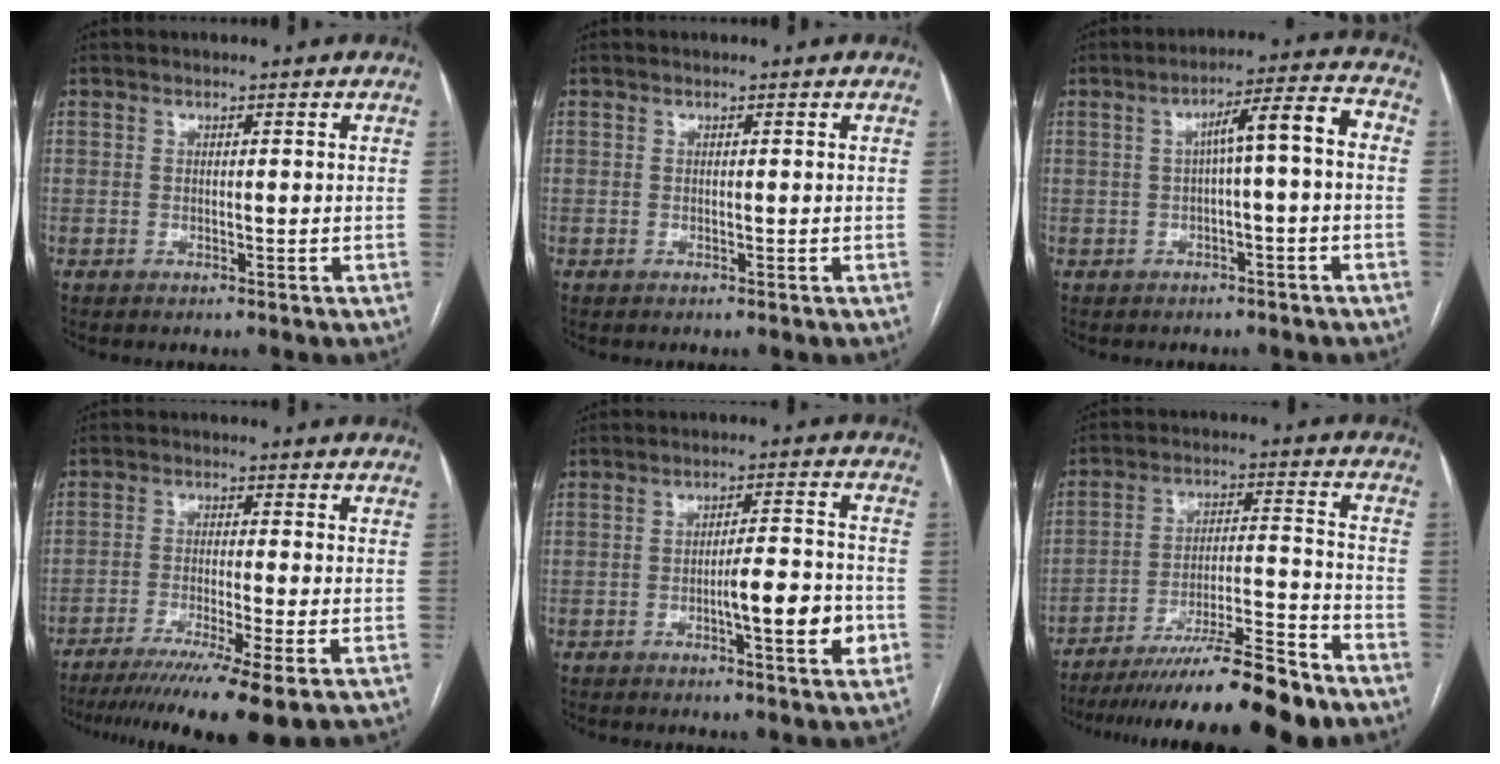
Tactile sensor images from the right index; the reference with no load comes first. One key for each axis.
{"total": 0.0}
{"total": 7.0, "fx": -0.1, "fy": 0.5, "fz": 6.9, "tx": -0.102, "ty": 0.031, "tz": 0.000}
{"total": 13.5, "fx": -9.7, "fy": -0.5, "fz": 9.3, "tx": -0.139, "ty": -0.034, "tz": -0.152}
{"total": 8.2, "fx": -2.6, "fy": 1.1, "fz": 7.7, "tx": -0.112, "ty": 0.007, "tz": -0.036}
{"total": 16.7, "fx": -13.8, "fy": -0.2, "fz": 9.3, "tx": -0.147, "ty": -0.007, "tz": -0.227}